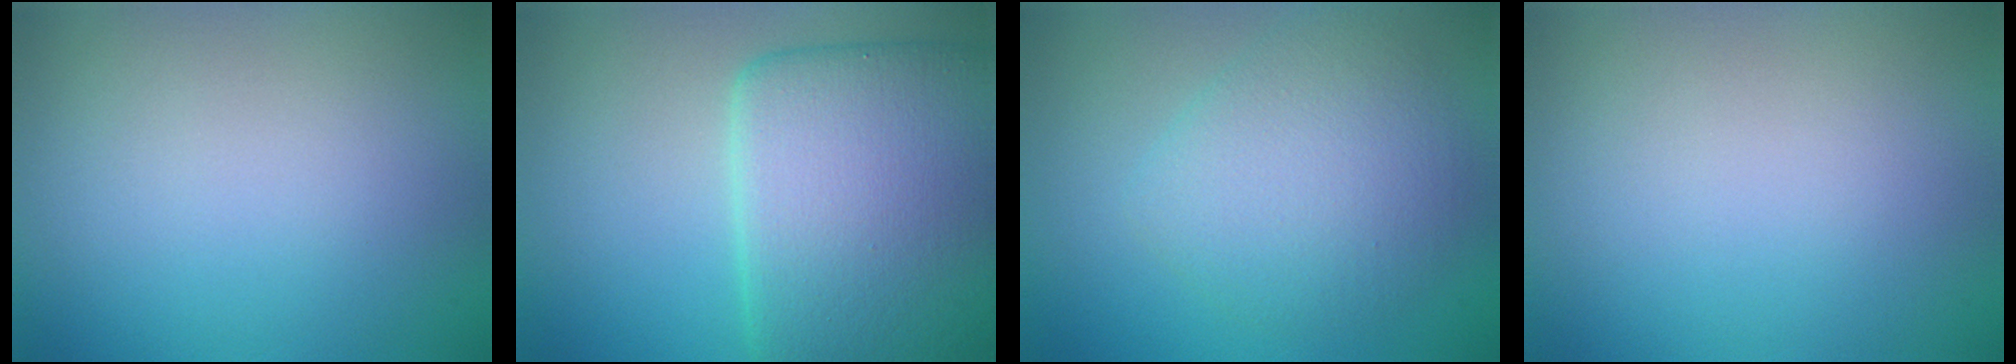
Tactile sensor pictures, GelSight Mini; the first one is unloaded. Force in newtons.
{"total": 11.0, "press": 11.0, "slide": 0.4}
{"total": 4.6, "press": 4.6, "slide": 0.1}
{"total": 0.0}